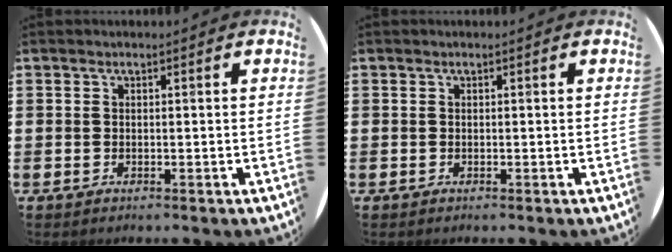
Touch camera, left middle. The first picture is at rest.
{"total": 0.0}